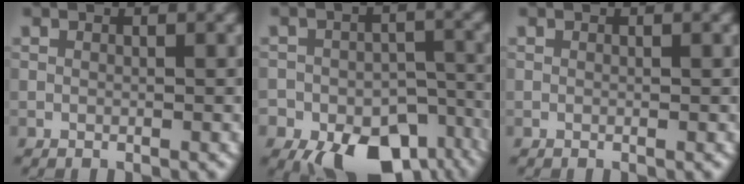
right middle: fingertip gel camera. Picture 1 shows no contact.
{"total": 13.0, "force": [-8.7, 7.7, 5.8], "torque": [-0.082, -0.035, -0.098]}
{"total": 0.0}